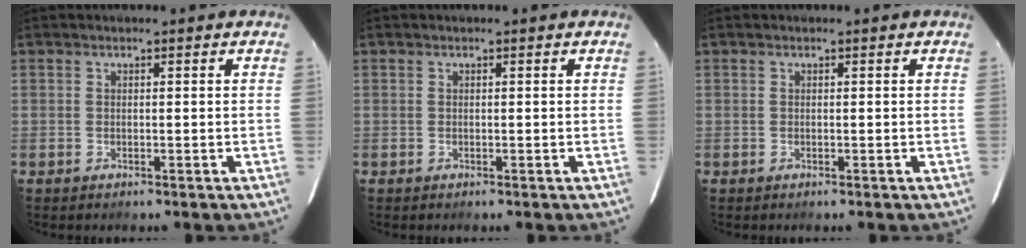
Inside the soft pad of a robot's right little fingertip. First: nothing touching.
{"total": 0.0}
{"total": 0.0}